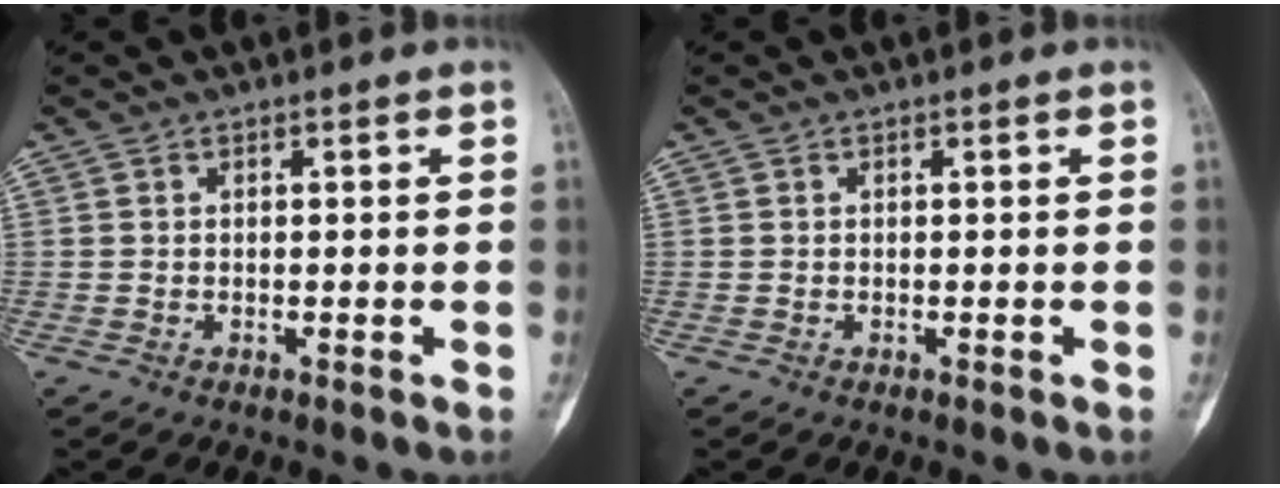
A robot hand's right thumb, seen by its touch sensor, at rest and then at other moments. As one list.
[{"total": 0.0}]